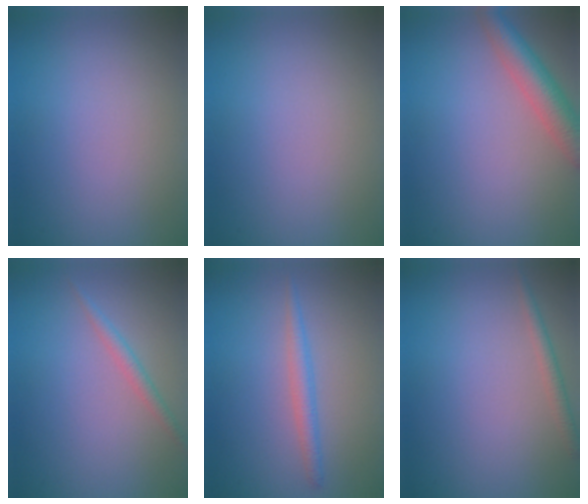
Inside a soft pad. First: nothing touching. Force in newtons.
{"total": 0.0}
{"total": 4.3, "press": 4.3, "slide": 0.4}
{"total": 1.3, "press": 1.3, "slide": 0.0}
{"total": 1.7, "press": 1.7, "slide": 0.1}
{"total": 1.4, "press": 1.4, "slide": 0.0}